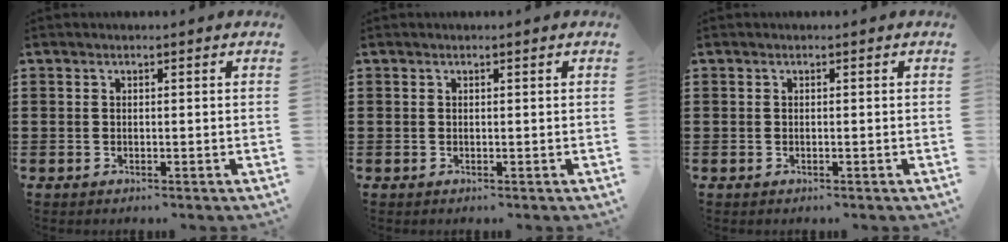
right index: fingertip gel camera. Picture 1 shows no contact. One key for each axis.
{"total": 0.0}
{"total": 0.0}